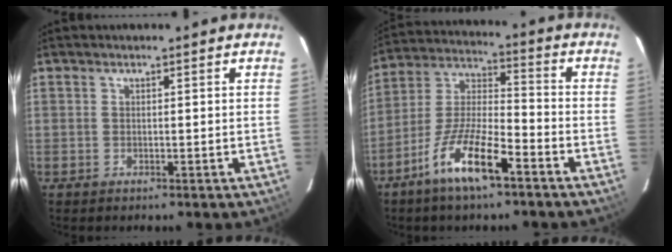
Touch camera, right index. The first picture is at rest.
{"total": 12.8, "force": [-7.9, 2.9, 9.6], "torque": [-0.199, -0.005, -0.147]}